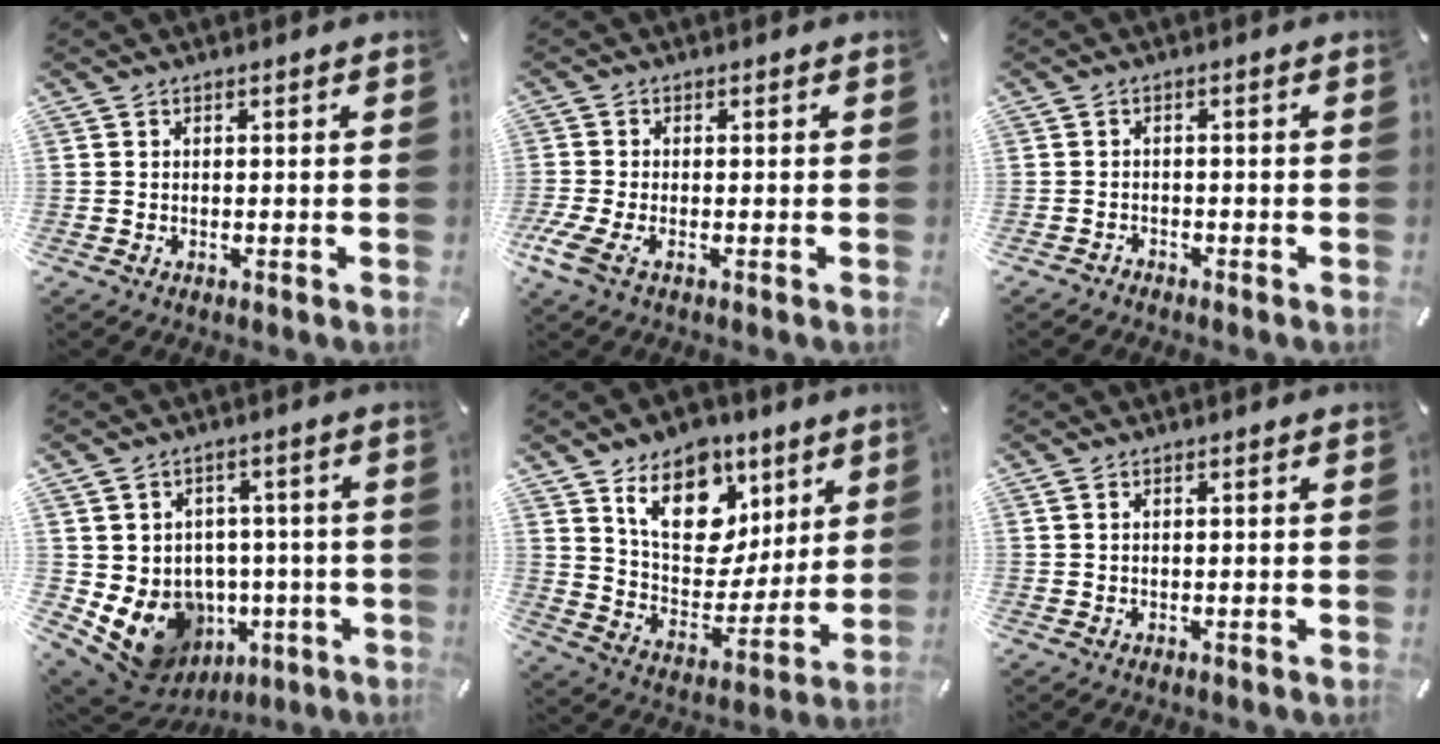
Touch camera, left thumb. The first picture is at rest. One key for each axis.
{"total": 4.0, "fx": -1.6, "fy": 1.5, "fz": 3.4, "tx": -0.089, "ty": -0.012, "tz": -0.034}
{"total": 1.4, "fx": -1.3, "fy": 0.6, "fz": 0.0, "tx": -0.002, "ty": 0.008, "tz": -0.030}
{"total": 11.6, "fx": -3.6, "fy": 10.0, "fz": 4.6, "tx": -0.094, "ty": 0.000, "tz": -0.048}
{"total": 16.4, "fx": 9.0, "fy": 11.6, "fz": 7.3, "tx": -0.109, "ty": -0.056, "tz": 0.167}
{"total": 0.5, "fx": 0.2, "fy": 0.3, "fz": 0.3, "tx": -0.007, "ty": 0.004, "tz": 0.002}